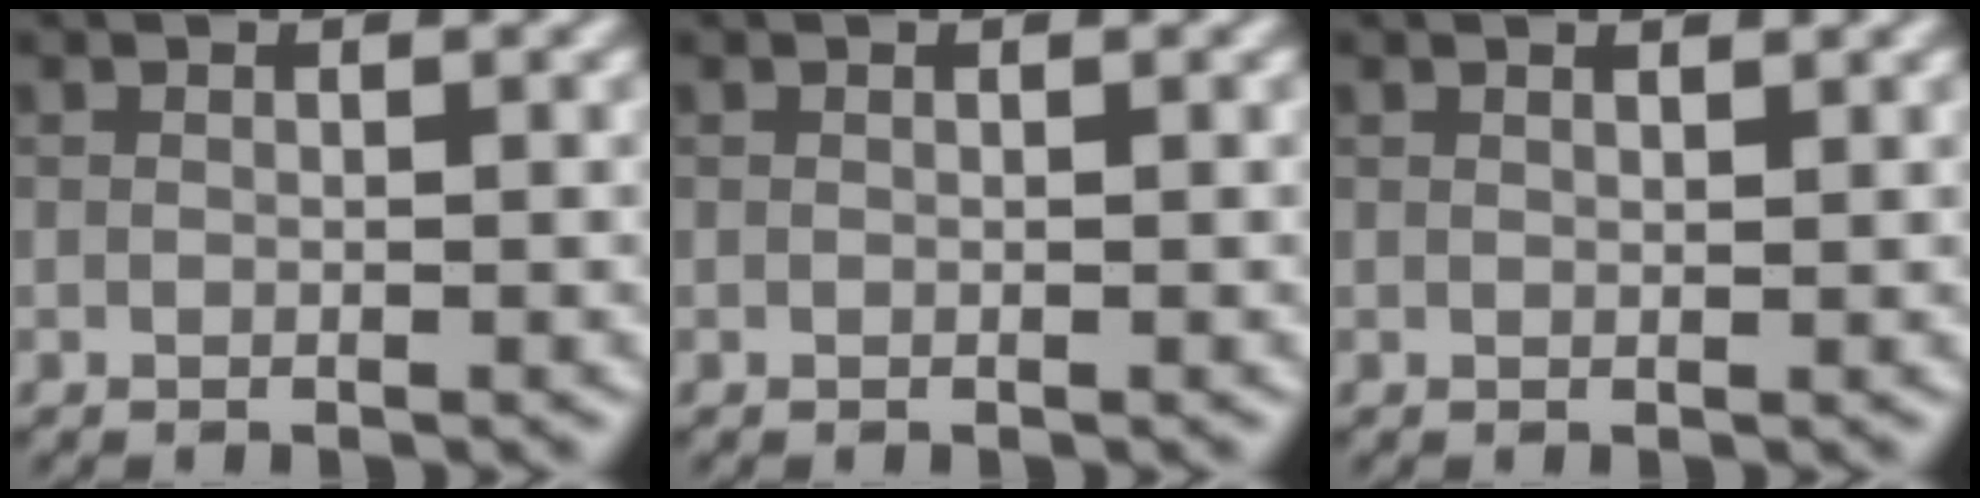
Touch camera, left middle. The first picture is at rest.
{"total": 0.0}
{"total": 1.3, "force": [1.0, 0.4, 0.7], "torque": [-0.010, 0.001, 0.006]}